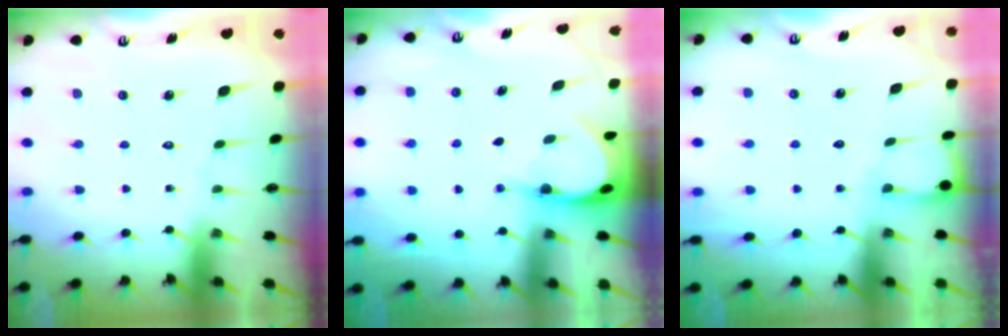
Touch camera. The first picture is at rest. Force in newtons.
{"total": 3.9, "press": 3.9, "slide": 0.3}
{"total": 4.0, "press": 4.0, "slide": 0.2}